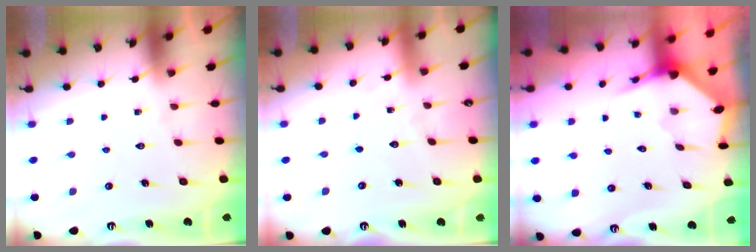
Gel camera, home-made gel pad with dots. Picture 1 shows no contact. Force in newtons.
{"total": 3.5, "press": 3.5, "slide": 0.4}
{"total": 3.4, "press": 3.3, "slide": 0.3}